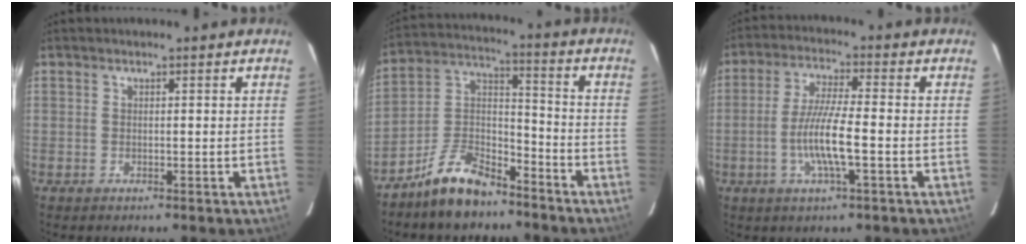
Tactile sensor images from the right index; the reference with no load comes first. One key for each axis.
{"total": 11.9, "fx": -8.8, "fy": 5.2, "fz": 6.1, "tx": -0.135, "ty": 0.039, "tz": -0.161}
{"total": 8.7, "fx": -2.4, "fy": 0.7, "fz": 8.3, "tx": -0.162, "ty": -0.005, "tz": -0.047}